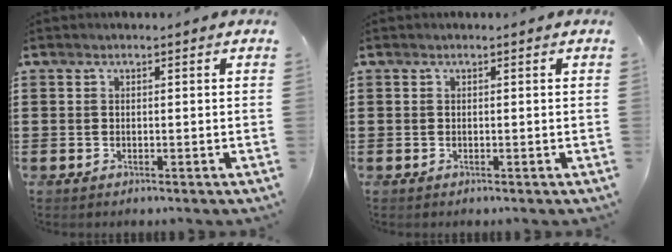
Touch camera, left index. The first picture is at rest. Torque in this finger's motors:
{"motor_torque": [1.09, 0.60, -0.01, 0.01]}